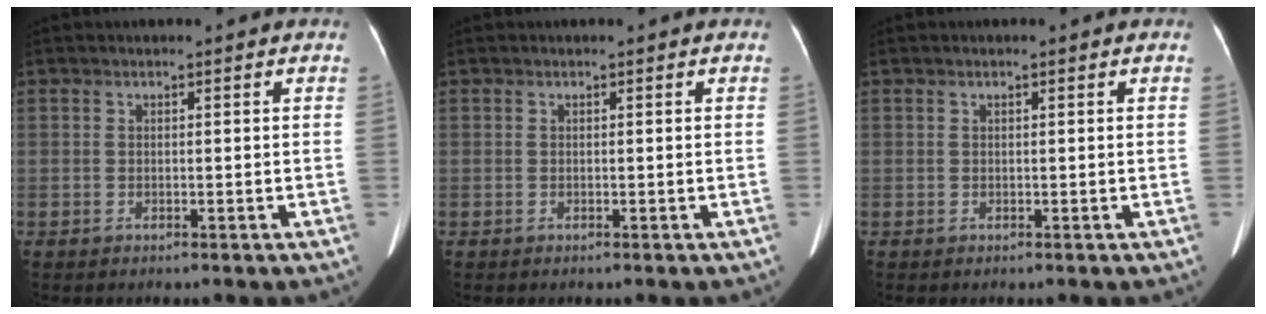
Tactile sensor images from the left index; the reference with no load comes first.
{"total": 0.0}
{"total": 0.0}